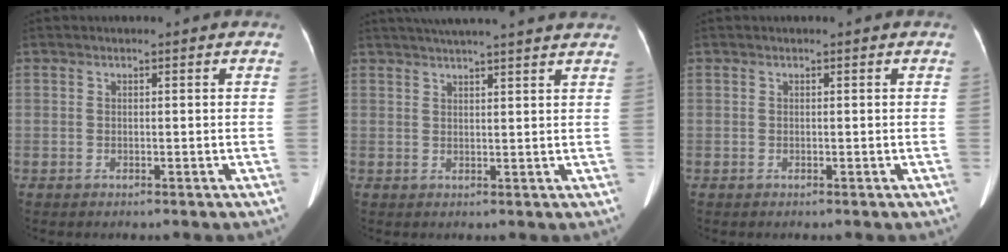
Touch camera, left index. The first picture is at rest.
{"total": 14.5, "force": [12.9, 0.2, 6.7], "torque": [-0.111, 0.032, 0.168]}
{"total": 0.0}